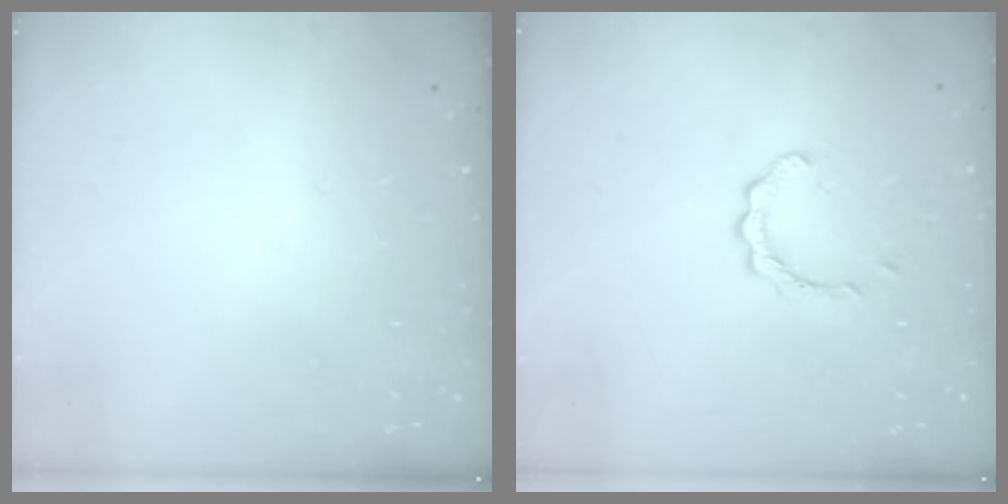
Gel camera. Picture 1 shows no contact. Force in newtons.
{"total": 2.9, "press": 2.8, "slide": 0.4}